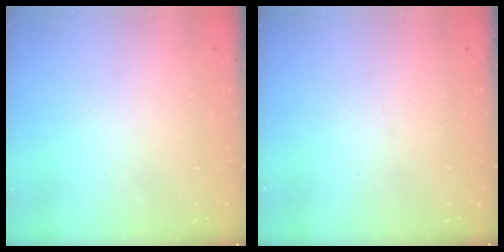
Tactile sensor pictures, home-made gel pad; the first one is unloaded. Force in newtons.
{"total": 0.0}